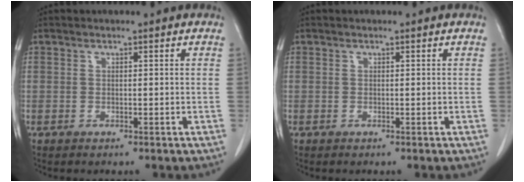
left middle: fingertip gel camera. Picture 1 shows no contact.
{"total": 0.0}